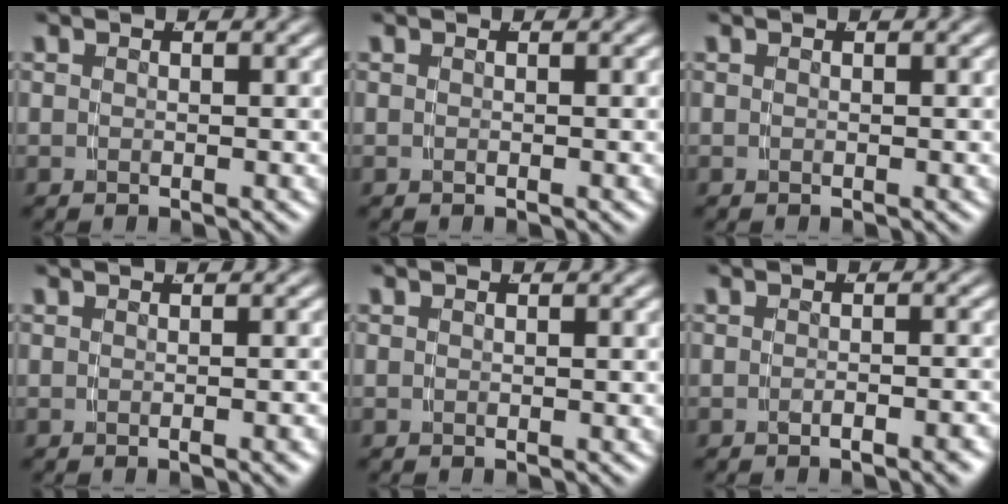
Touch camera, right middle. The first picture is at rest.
{"total": 0.0}
{"total": 0.0}
{"total": 0.8, "force": [-0.4, -0.6, 0.4], "torque": [-0.002, 0.009, -0.008]}
{"total": 0.0}
{"total": 1.5, "force": [-1.2, -0.5, 0.7], "torque": [-0.009, 0.005, -0.020]}